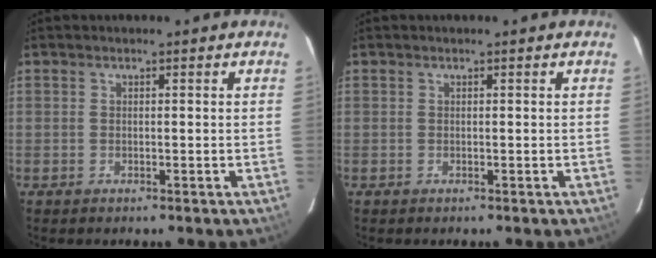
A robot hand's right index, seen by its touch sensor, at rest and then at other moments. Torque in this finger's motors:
{"motor_torque": [0.00, 0.00, 0.00, 0.00]}